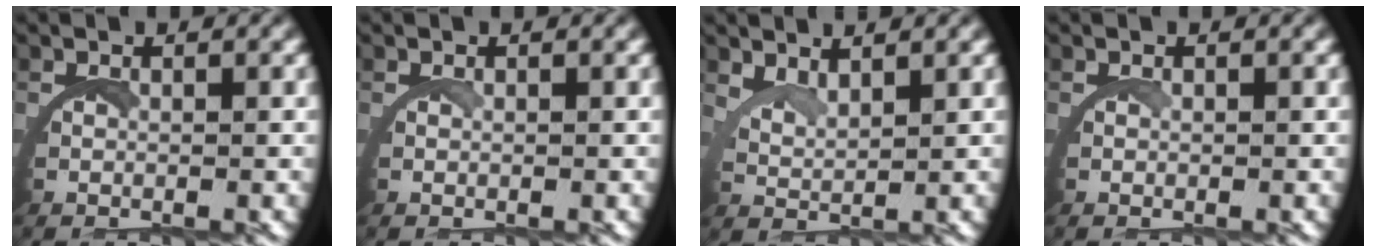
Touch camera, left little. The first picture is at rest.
{"total": 0.0}
{"total": 2.7, "force": [2.6, -0.3, 0.6], "torque": [-0.023, -0.005, 0.050]}
{"total": 0.0}